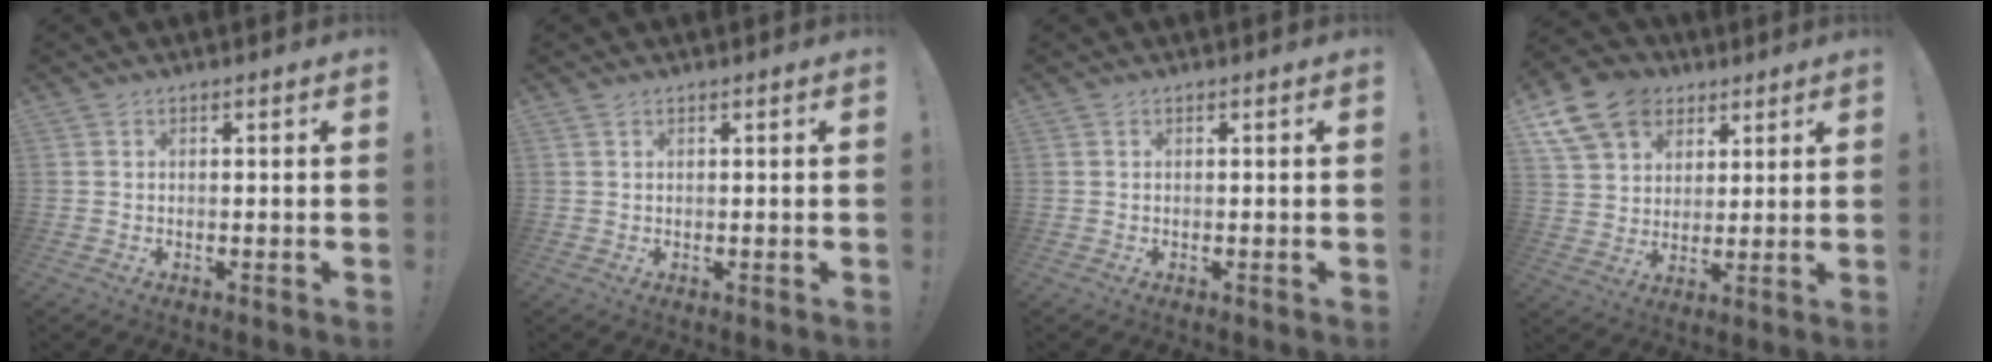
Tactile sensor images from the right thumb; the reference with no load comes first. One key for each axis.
{"total": 0.6, "fx": 0.5, "fy": 0.3, "fz": 0.3, "tx": -0.002, "ty": -0.001, "tz": 0.008}
{"total": 0.0}
{"total": 14.5, "fx": 7.6, "fy": 10.7, "fz": 6.1, "tx": -0.097, "ty": -0.038, "tz": 0.150}